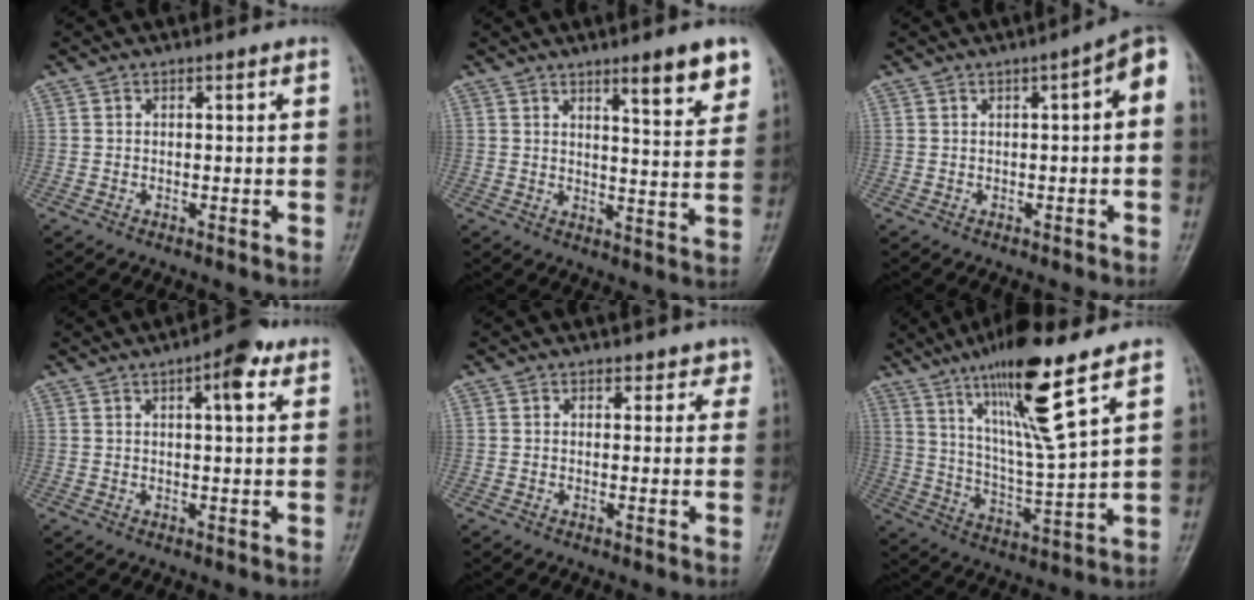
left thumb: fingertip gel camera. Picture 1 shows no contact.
{"total": 8.8, "force": [5.7, 1.4, 6.6], "torque": [-0.079, -0.038, 0.081]}
{"total": 5.3, "force": [0.2, 1.6, 5.0], "torque": [-0.057, 0.026, -0.006]}
{"total": 5.9, "force": [2.9, 1.9, 4.8], "torque": [-0.053, -0.002, 0.033]}
{"total": 2.3, "force": [1.7, 1.6, 0.3], "torque": [0.027, -0.007, 0.013]}
{"total": 17.0, "force": [10.2, 1.7, 13.5], "torque": [-0.234, -0.055, 0.188]}